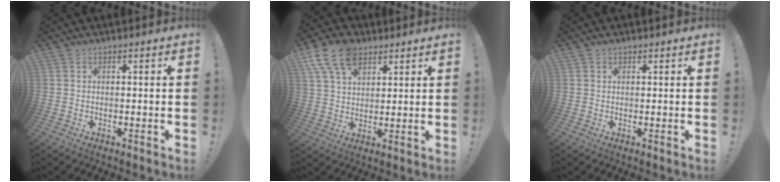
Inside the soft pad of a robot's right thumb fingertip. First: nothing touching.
{"total": 13.2, "force": [7.4, 8.2, 7.3], "torque": [-0.128, -0.022, 0.142]}
{"total": 0.7, "force": [0.4, 0.5, 0.2], "torque": [-0.003, 0.001, 0.008]}